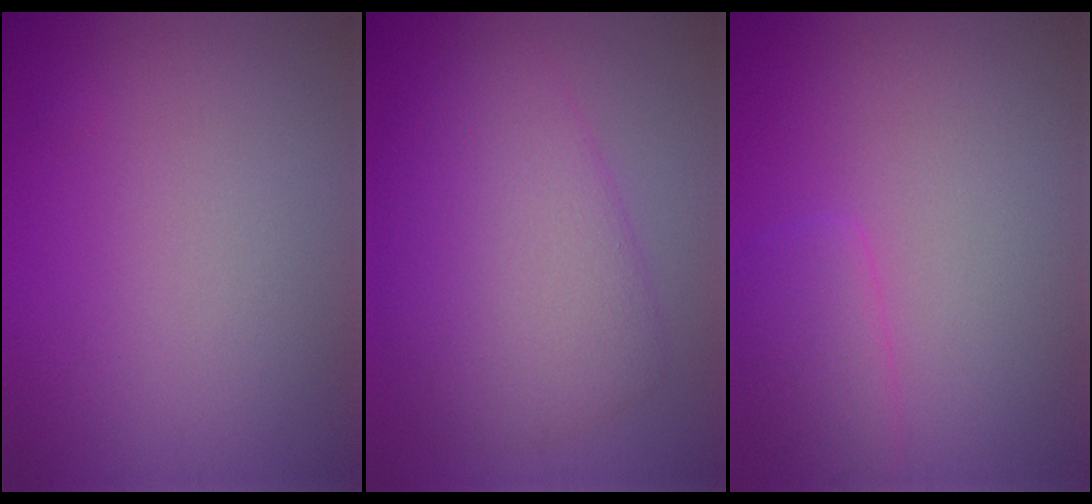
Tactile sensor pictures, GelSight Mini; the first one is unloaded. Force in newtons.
{"total": 7.4, "press": 7.4, "slide": 0.1}
{"total": 2.4, "press": 2.3, "slide": 0.2}